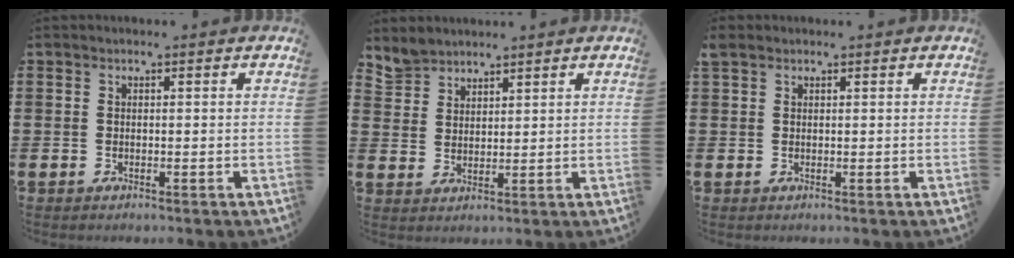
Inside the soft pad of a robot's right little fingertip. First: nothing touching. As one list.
[{"total": 3.5, "force": [3.4, 0.9, -0.6], "torque": [-0.004, -0.008, 0.067]}, {"total": 0.8, "force": [0.6, 0.5, 0.2], "torque": [0.007, -0.002, 0.007]}]